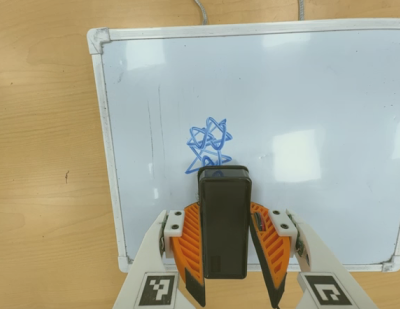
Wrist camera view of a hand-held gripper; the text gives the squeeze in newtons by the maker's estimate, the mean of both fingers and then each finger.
{"total": 5.7, "left": 4.3, "right": 7.1}